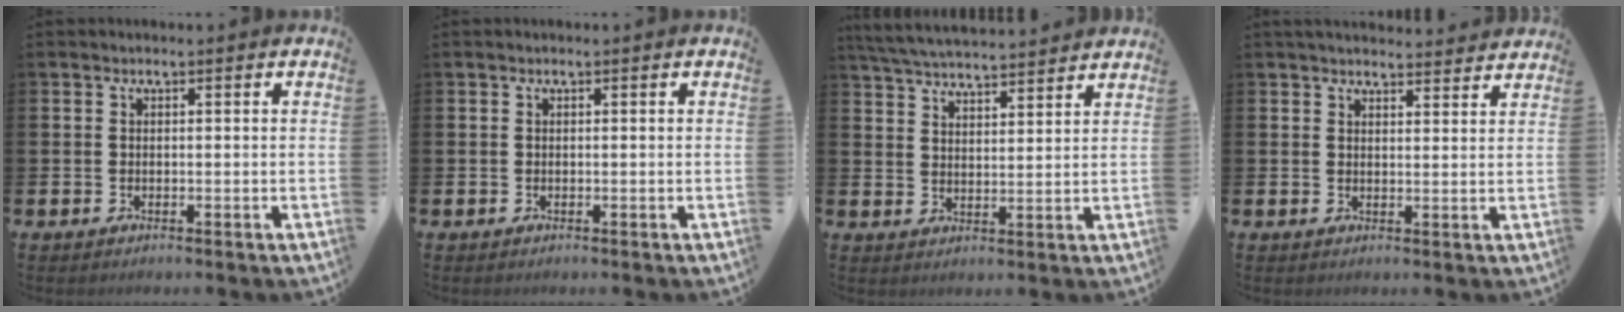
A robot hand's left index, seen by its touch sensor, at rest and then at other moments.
{"total": 0.0}
{"total": 5.4, "force": [5.3, 0.3, 0.8], "torque": [-0.041, -0.029, 0.096]}
{"total": 3.3, "force": [3.3, 0.5, 0.3], "torque": [-0.005, -0.019, 0.058]}